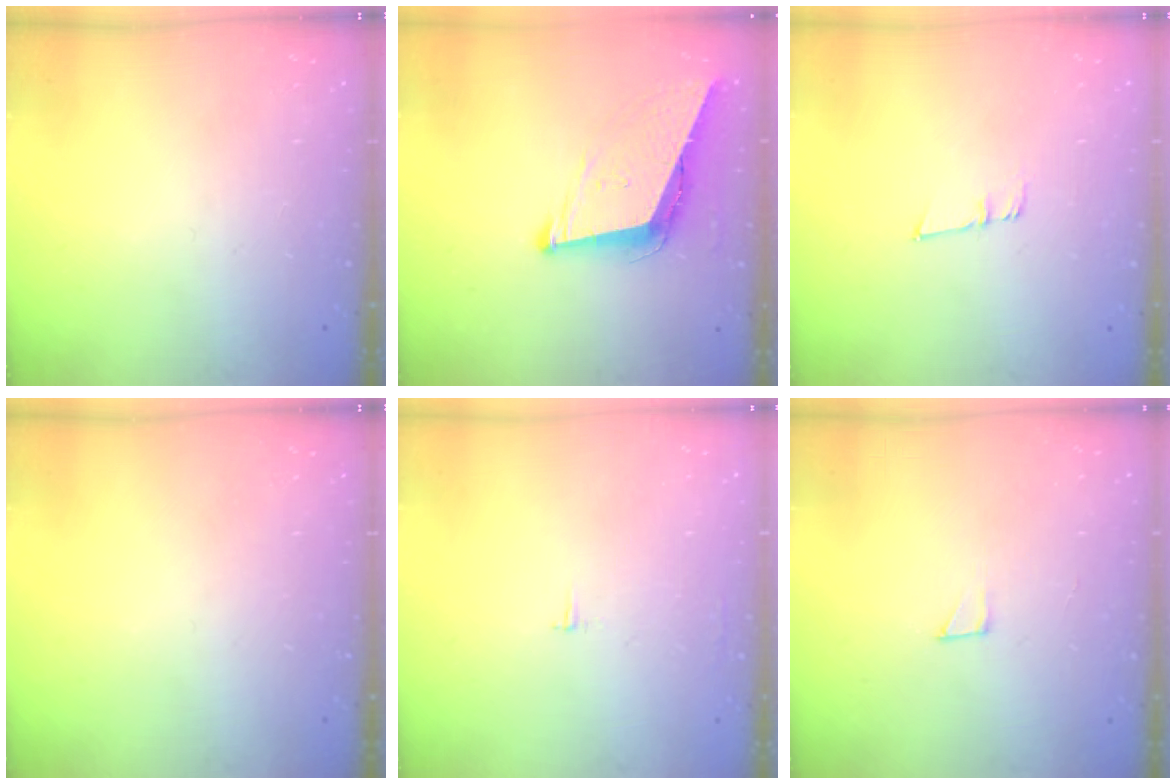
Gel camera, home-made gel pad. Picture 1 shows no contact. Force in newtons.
{"total": 9.3, "press": 8.9, "slide": 2.7}
{"total": 6.0, "press": 5.6, "slide": 2.1}
{"total": 0.0}
{"total": 1.8, "press": 1.8, "slide": 0.1}
{"total": 1.9, "press": 1.9, "slide": 0.1}